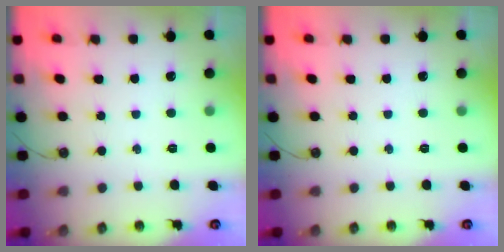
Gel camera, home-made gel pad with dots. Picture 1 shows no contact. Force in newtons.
{"total": 0.0}